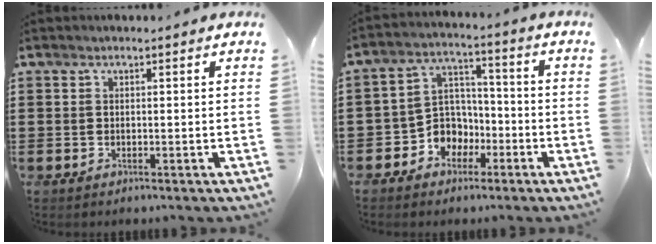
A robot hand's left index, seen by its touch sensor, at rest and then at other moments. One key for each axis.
{"total": 6.7, "fx": -3.0, "fy": 5.7, "fz": 1.6, "tx": -0.056, "ty": 0.007, "tz": -0.060}